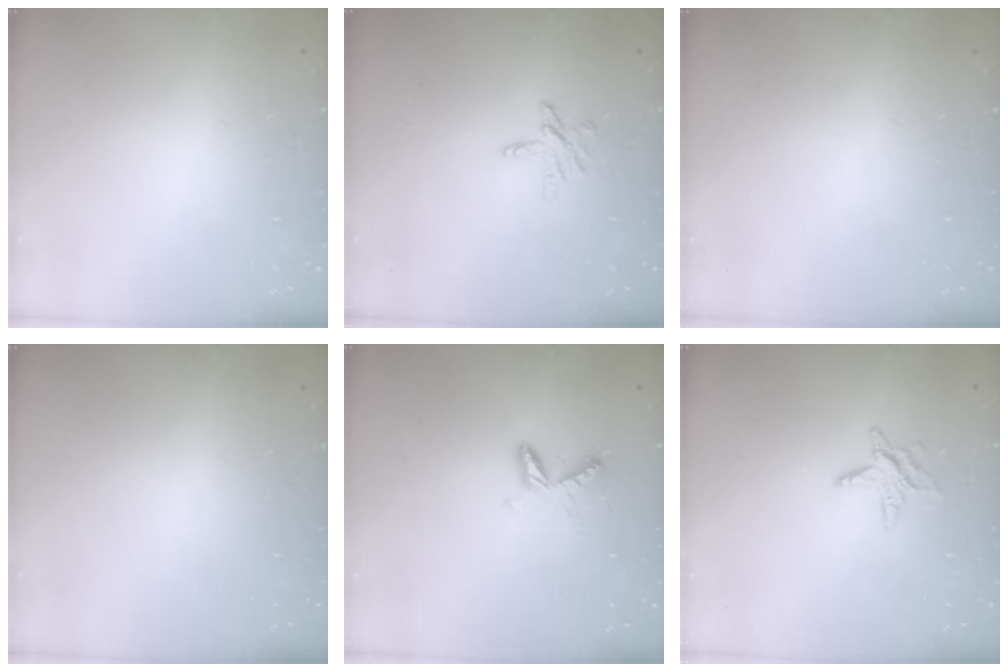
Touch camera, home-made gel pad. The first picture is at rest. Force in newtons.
{"total": 5.4, "press": 5.4, "slide": 0.5}
{"total": 0.0}
{"total": 0.0}
{"total": 6.1, "press": 6.1, "slide": 0.5}
{"total": 5.2, "press": 5.1, "slide": 0.5}